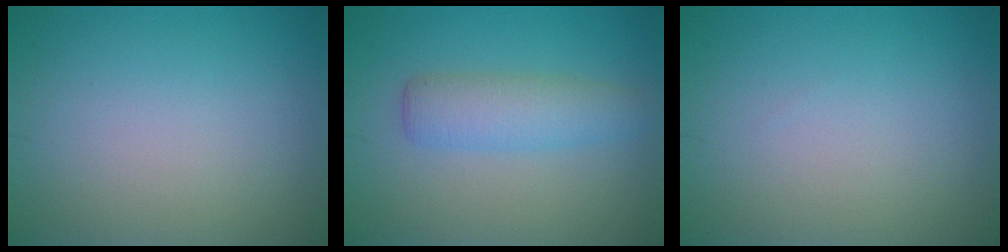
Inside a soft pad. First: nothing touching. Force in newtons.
{"total": 3.4, "press": 3.4, "slide": 0.1}
{"total": 0.0}